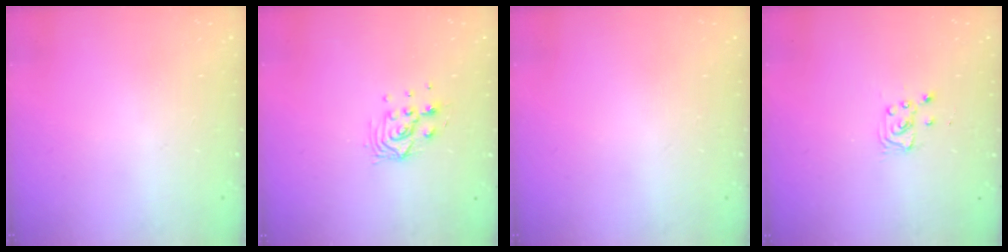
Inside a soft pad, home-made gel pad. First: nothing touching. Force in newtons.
{"total": 6.9, "press": 6.9, "slide": 0.7}
{"total": 0.0}
{"total": 3.5, "press": 3.4, "slide": 0.4}